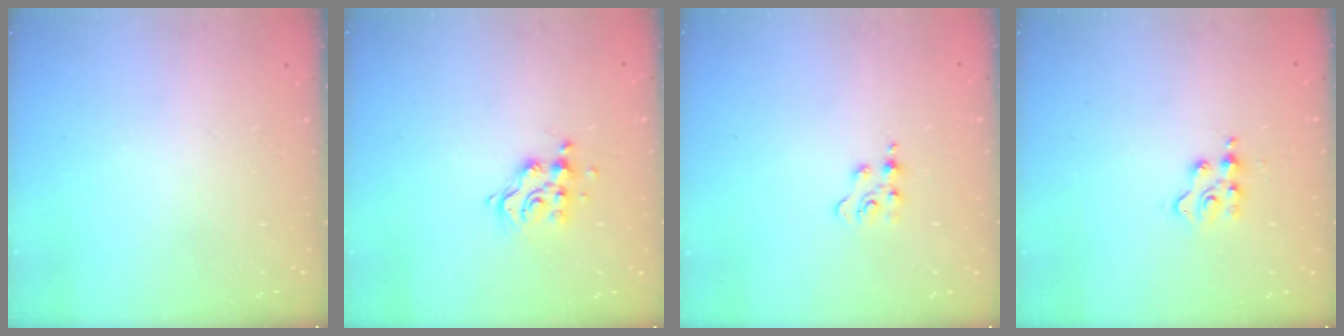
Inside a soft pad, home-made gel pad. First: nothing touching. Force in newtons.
{"total": 9.2, "press": 9.2, "slide": 0.8}
{"total": 2.9, "press": 2.9, "slide": 0.4}
{"total": 3.0, "press": 3.0, "slide": 0.4}